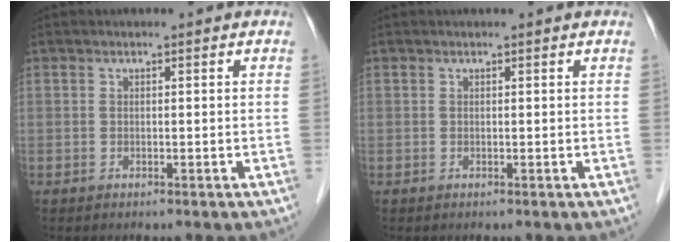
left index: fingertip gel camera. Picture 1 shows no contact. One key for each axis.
{"total": 0.6, "fx": 0.6, "fy": 0.1, "fz": 0.2, "tx": -0.004, "ty": 0.006, "tz": 0.006}